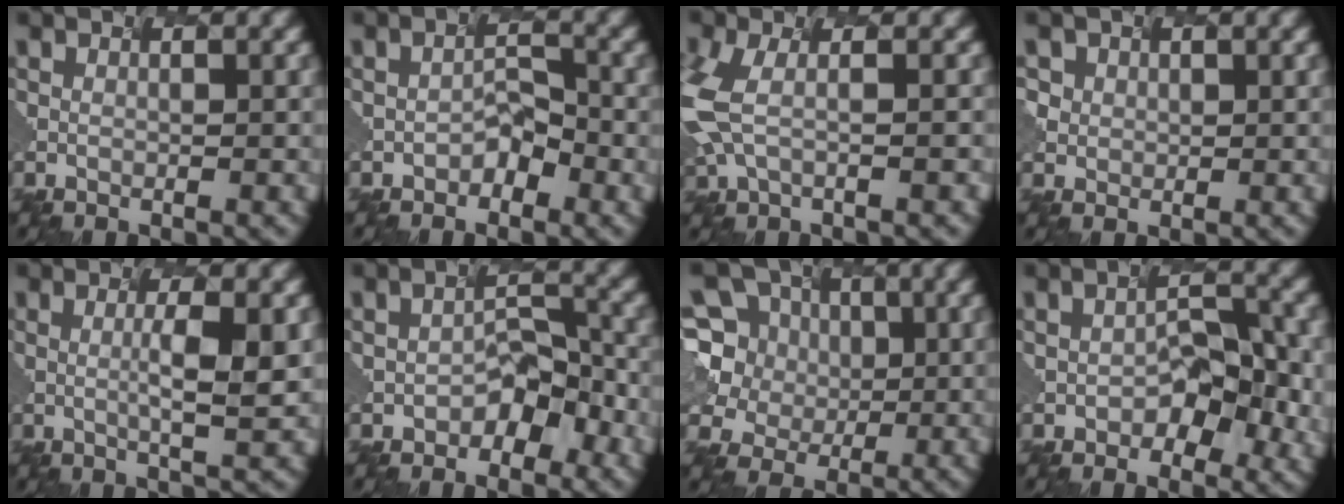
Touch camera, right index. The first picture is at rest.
{"total": 2.0, "force": [-1.7, 0.8, 0.6], "torque": [-0.014, 0.008, -0.023]}
{"total": 5.0, "force": [-0.7, 2.3, 4.4], "torque": [-0.120, 0.001, -0.010]}
{"total": 1.3, "force": [0.5, 1.1, -0.5], "torque": [0.004, -0.004, 0.016]}
{"total": 2.9, "force": [-0.1, 0.2, 2.9], "torque": [-0.048, -0.001, 0.005]}
{"total": 3.6, "force": [-2.3, 1.9, 2.0], "torque": [-0.028, 0.009, -0.031]}
{"total": 7.9, "force": [1.3, 7.1, 3.3], "torque": [-0.076, 0.021, 0.000]}
{"total": 4.4, "force": [-1.6, 2.5, 3.2], "torque": [-0.050, 0.001, -0.017]}